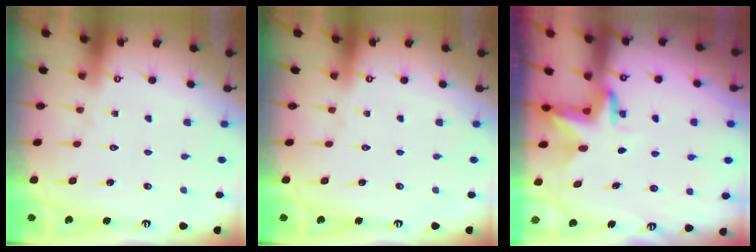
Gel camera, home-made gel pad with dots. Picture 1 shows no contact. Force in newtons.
{"total": 0.0}
{"total": 3.4, "press": 3.4, "slide": 0.1}